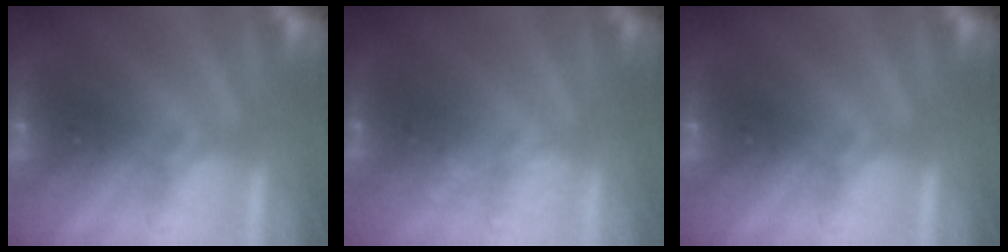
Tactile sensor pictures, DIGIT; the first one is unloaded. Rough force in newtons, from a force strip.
{"total": 2.3}
{"total": 0.0}